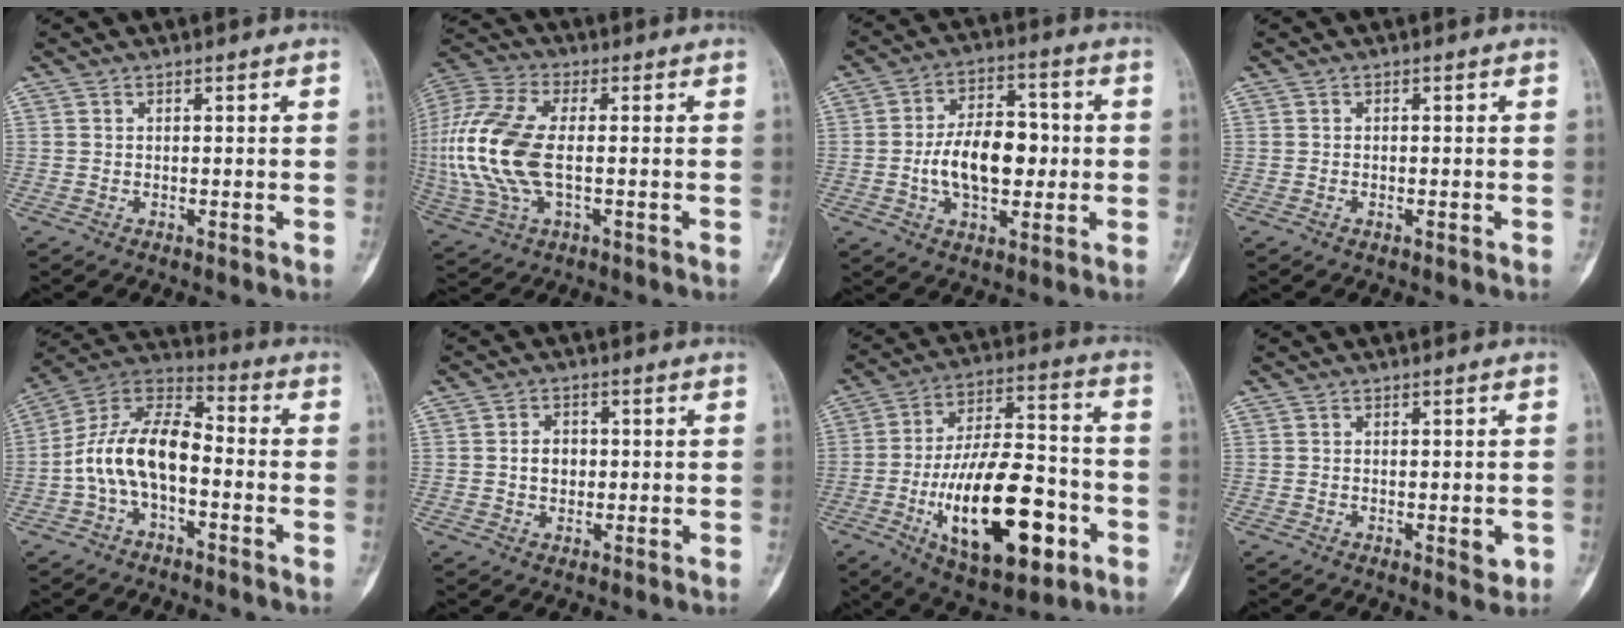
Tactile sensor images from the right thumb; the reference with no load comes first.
{"total": 17.7, "force": [-0.7, 8.8, 15.3], "torque": [-0.365, 0.008, -0.009]}
{"total": 13.4, "force": [-0.9, 8.0, 10.7], "torque": [-0.155, 0.023, -0.016]}
{"total": 0.6, "force": [-0.3, 0.3, 0.4], "torque": [-0.012, 0.006, -0.004]}
{"total": 14.0, "force": [-2.8, 7.7, 11.4], "torque": [-0.207, 0.053, -0.060]}
{"total": 4.0, "force": [0.1, 3.1, 2.5], "torque": [-0.022, 0.007, 0.000]}
{"total": 24.6, "force": [-8.1, 10.9, 20.5], "torque": [-0.333, 0.034, -0.119]}
{"total": 2.9, "force": [-0.8, 1.3, 2.5], "torque": [-0.026, -0.004, -0.007]}